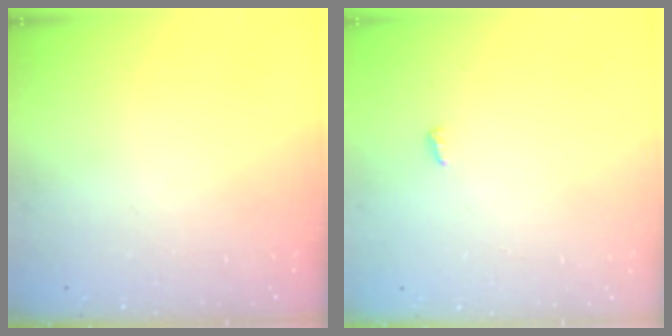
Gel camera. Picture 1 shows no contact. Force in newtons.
{"total": 2.8, "press": 2.8, "slide": 0.5}